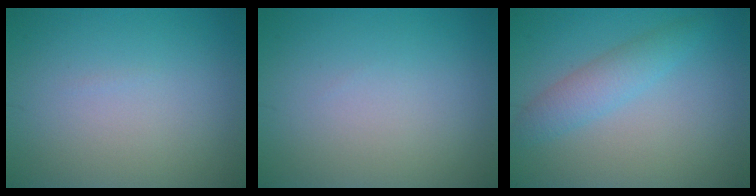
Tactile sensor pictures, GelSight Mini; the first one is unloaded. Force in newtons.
{"total": 0.0}
{"total": 2.9, "press": 2.9, "slide": 0.1}